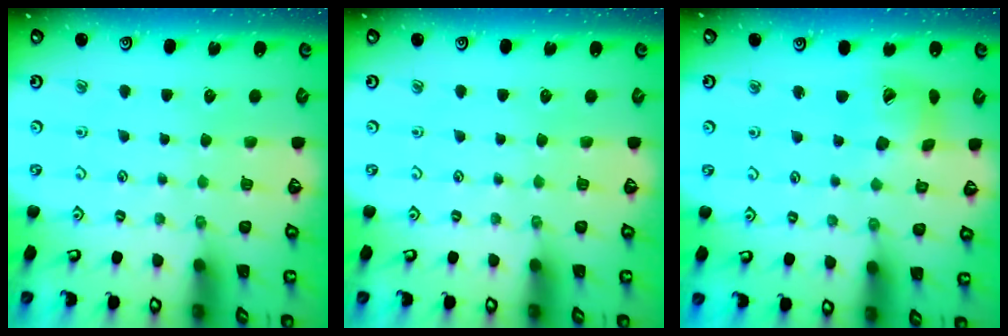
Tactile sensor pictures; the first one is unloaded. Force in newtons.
{"total": 0.0}
{"total": 11.8, "press": 11.7, "slide": 1.5}